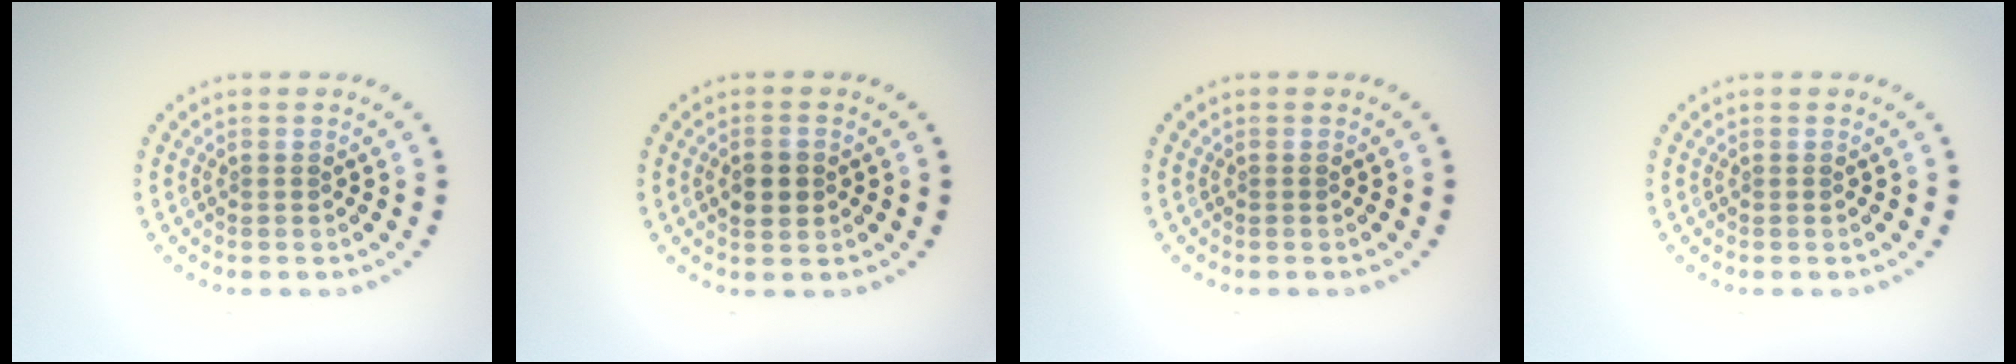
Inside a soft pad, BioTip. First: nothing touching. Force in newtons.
{"total": 2.5, "press": 2.5, "slide": 0.2}
{"total": 0.0}
{"total": 0.0}